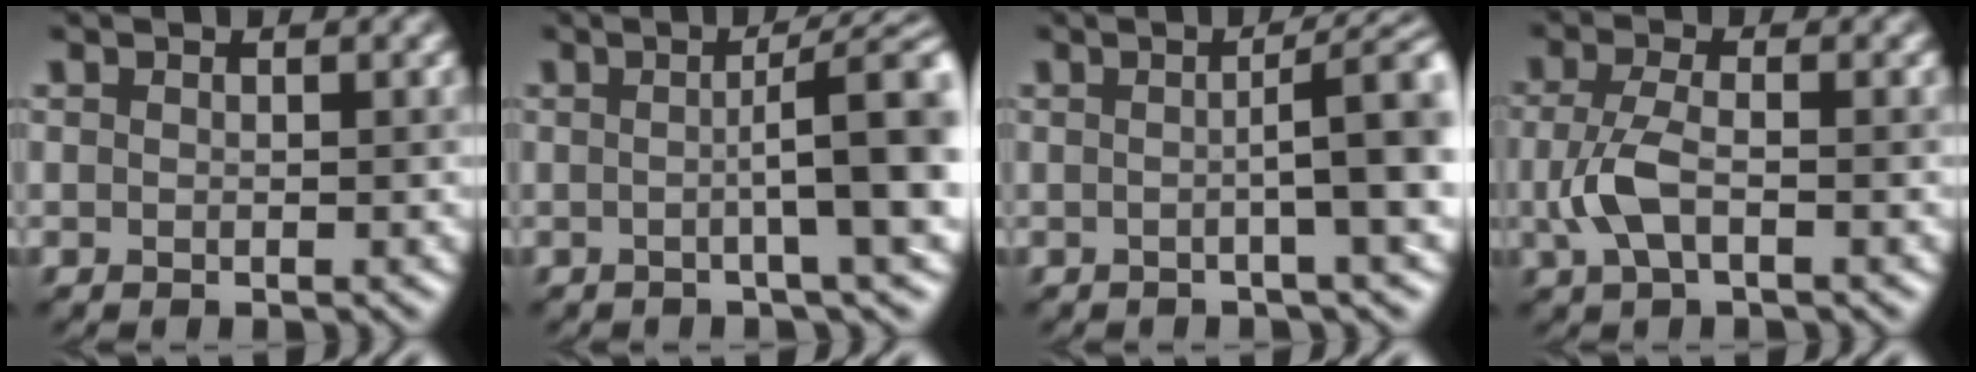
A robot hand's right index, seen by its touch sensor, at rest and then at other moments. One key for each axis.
{"total": 7.8, "fx": 0.2, "fy": 1.4, "fz": 7.7, "tx": -0.083, "ty": 0.008, "tz": 0.002}
{"total": 6.3, "fx": 0.2, "fy": 1.1, "fz": 6.2, "tx": -0.067, "ty": 0.008, "tz": 0.003}
{"total": 3.0, "fx": -0.7, "fy": 1.3, "fz": 2.6, "tx": -0.064, "ty": -0.001, "tz": -0.014}